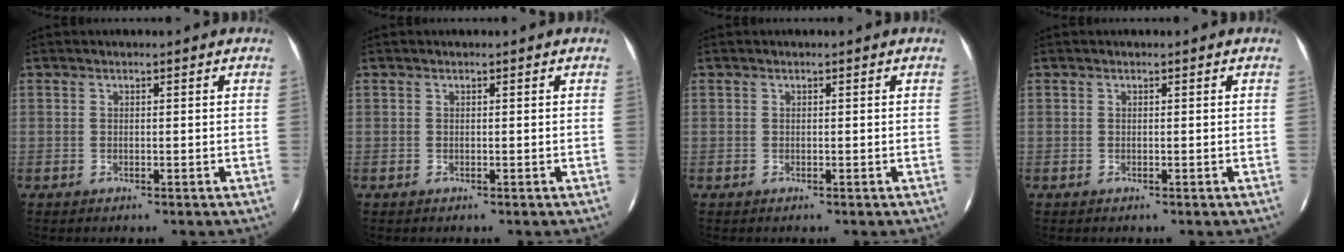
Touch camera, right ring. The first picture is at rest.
{"total": 0.0}
{"total": 0.0}
{"total": 0.0}